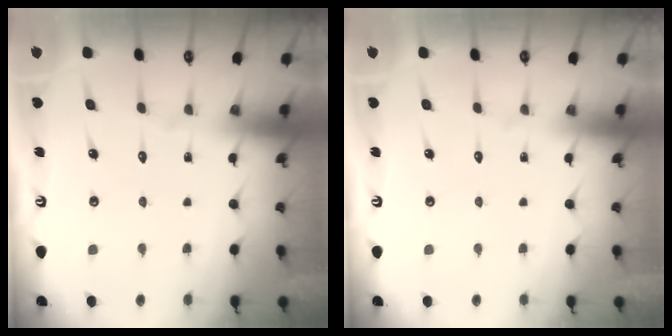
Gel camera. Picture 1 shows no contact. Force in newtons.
{"total": 0.0}